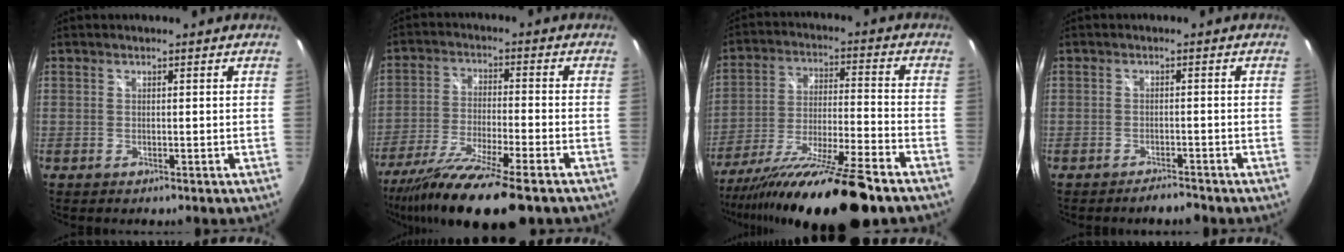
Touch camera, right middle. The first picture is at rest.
{"total": 16.6, "force": [-12.5, 1.3, 10.9], "torque": [-0.214, -0.045, -0.214]}
{"total": 21.8, "force": [-17.3, 0.1, 13.2], "torque": [-0.242, -0.054, -0.285]}
{"total": 2.4, "force": [-2.2, 0.4, 0.7], "torque": [-0.019, -0.002, -0.034]}